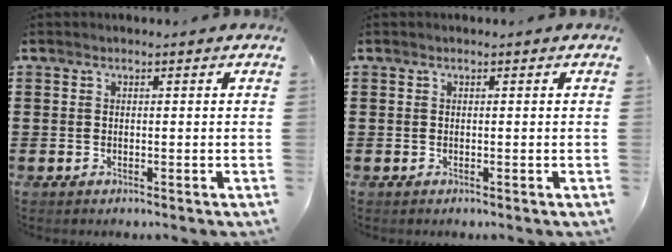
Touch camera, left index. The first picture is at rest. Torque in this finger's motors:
{"motor_torque": [0.00, 0.00, 0.00, 0.00]}